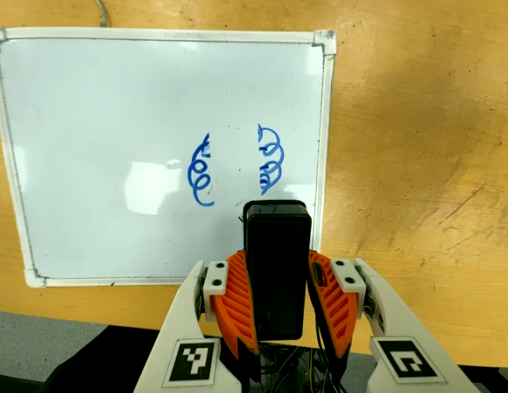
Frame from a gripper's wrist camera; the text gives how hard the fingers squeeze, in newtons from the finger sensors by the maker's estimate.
{"total": 5.9, "left": 4.7, "right": 7.1}